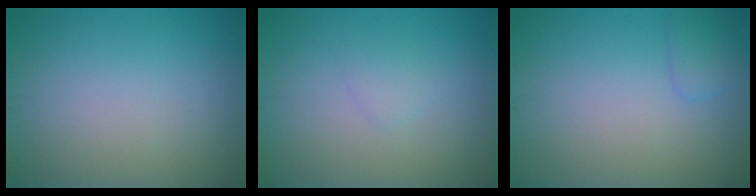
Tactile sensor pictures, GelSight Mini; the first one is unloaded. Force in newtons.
{"total": 1.0, "press": 1.0, "slide": 0.1}
{"total": 1.3, "press": 1.3, "slide": 0.1}